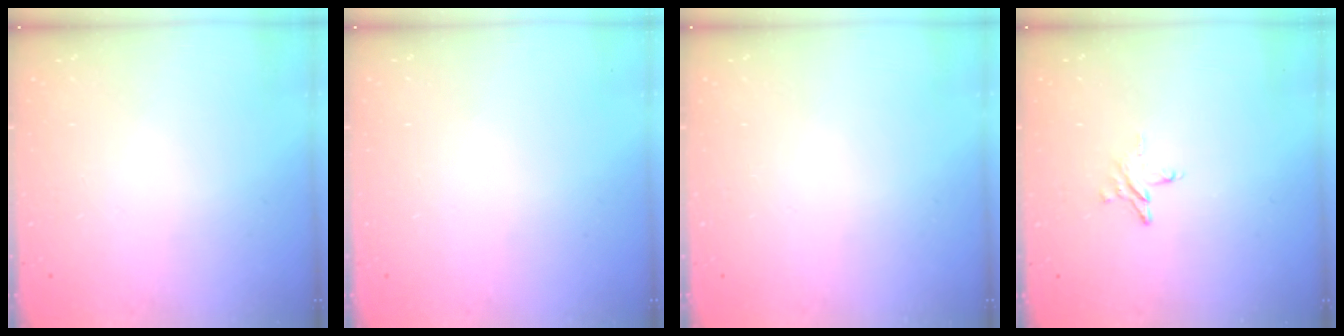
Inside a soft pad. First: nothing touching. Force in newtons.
{"total": 0.0}
{"total": 0.0}
{"total": 3.8, "press": 3.8, "slide": 0.3}